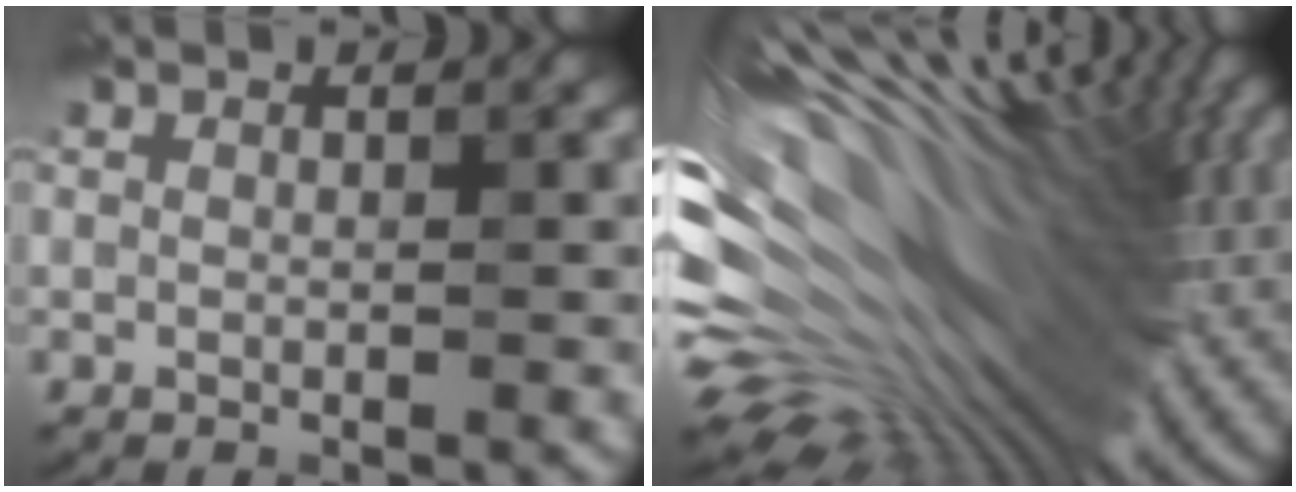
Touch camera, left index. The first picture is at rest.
{"total": 15.2, "force": [2.1, 6.3, 13.6], "torque": [-0.244, 0.020, 0.039]}